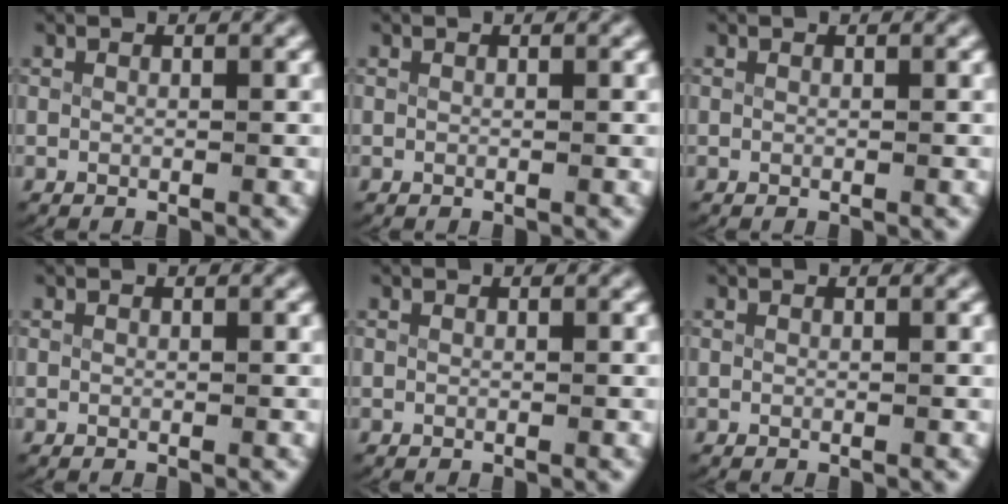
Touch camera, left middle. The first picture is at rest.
{"total": 0.0}
{"total": 0.0}
{"total": 0.0}
{"total": 0.0}
{"total": 0.0}